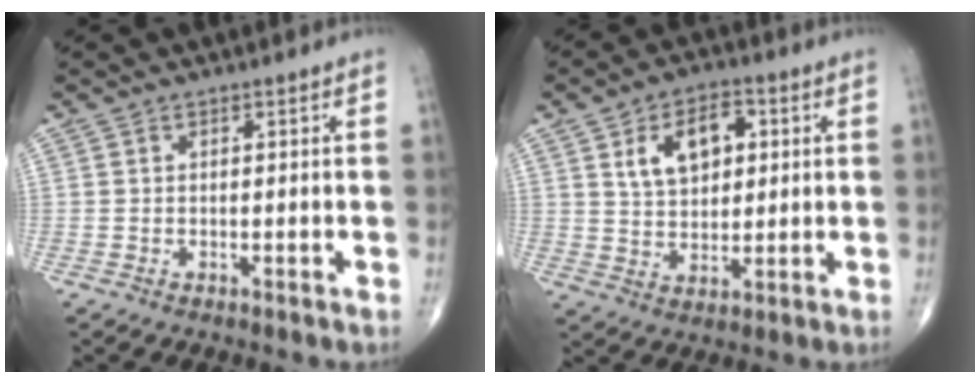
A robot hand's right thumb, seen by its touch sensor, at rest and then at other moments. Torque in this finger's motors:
{"motor_torque": [-0.52, 0.80, 0.55, 0.37, 0.08]}